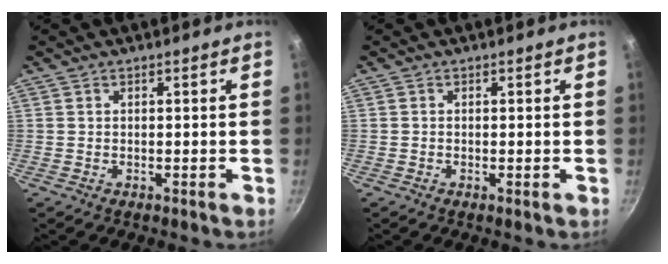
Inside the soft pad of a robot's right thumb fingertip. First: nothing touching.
{"total": 0.5, "force": [-0.1, 0.1, 0.5], "torque": [-0.016, -0.004, -0.004]}